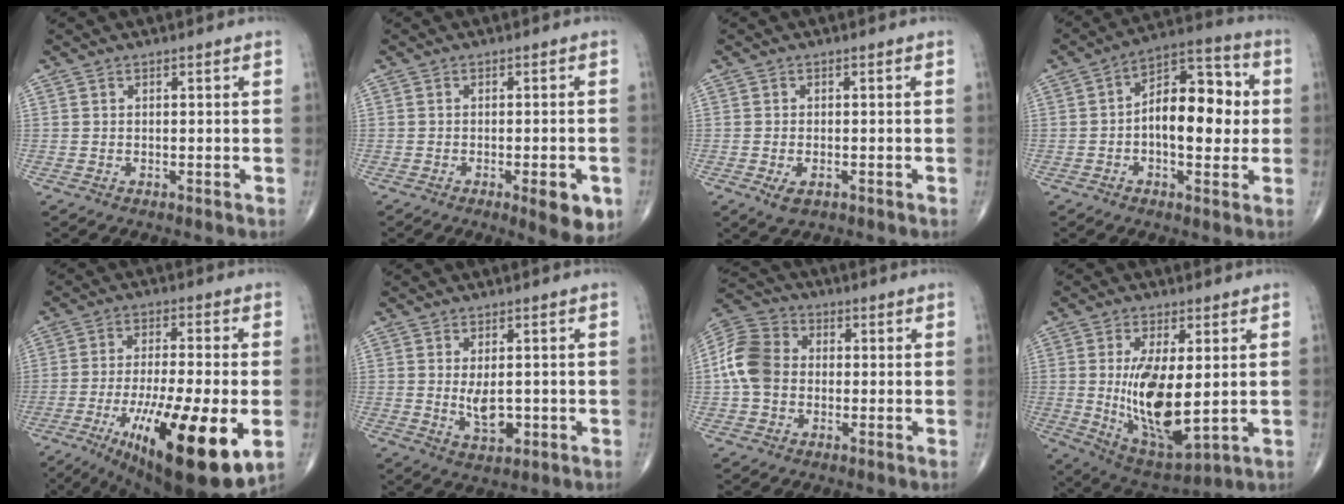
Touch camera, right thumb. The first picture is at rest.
{"total": 6.5, "force": [-2.7, 1.9, 5.6], "torque": [-0.062, -0.004, -0.029]}
{"total": 2.7, "force": [-1.1, 1.4, 2.0], "torque": [-0.037, -0.002, -0.015]}
{"total": 14.1, "force": [-0.1, 7.5, 11.9], "torque": [-0.151, 0.031, -0.012]}
{"total": 23.2, "force": [-7.7, 6.1, 21.0], "torque": [-0.326, -0.021, -0.108]}
{"total": 5.0, "force": [-0.2, 2.7, 4.2], "torque": [-0.062, -0.011, 0.005]}
{"total": 10.2, "force": [-0.3, 8.1, 6.2], "torque": [-0.118, 0.029, -0.017]}
{"total": 15.6, "force": [0.4, 6.6, 14.2], "torque": [-0.243, -0.027, 0.026]}